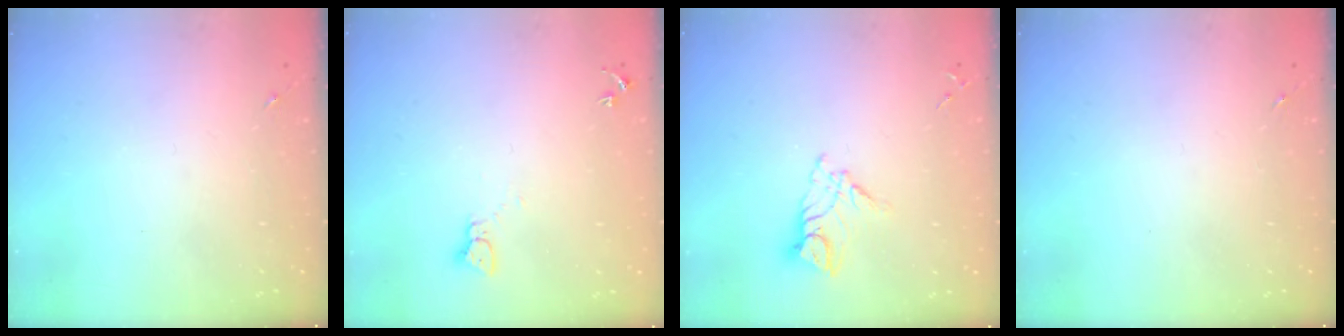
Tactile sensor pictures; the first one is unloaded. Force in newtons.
{"total": 2.3, "press": 2.3, "slide": 0.3}
{"total": 9.7, "press": 9.6, "slide": 0.9}
{"total": 0.0}